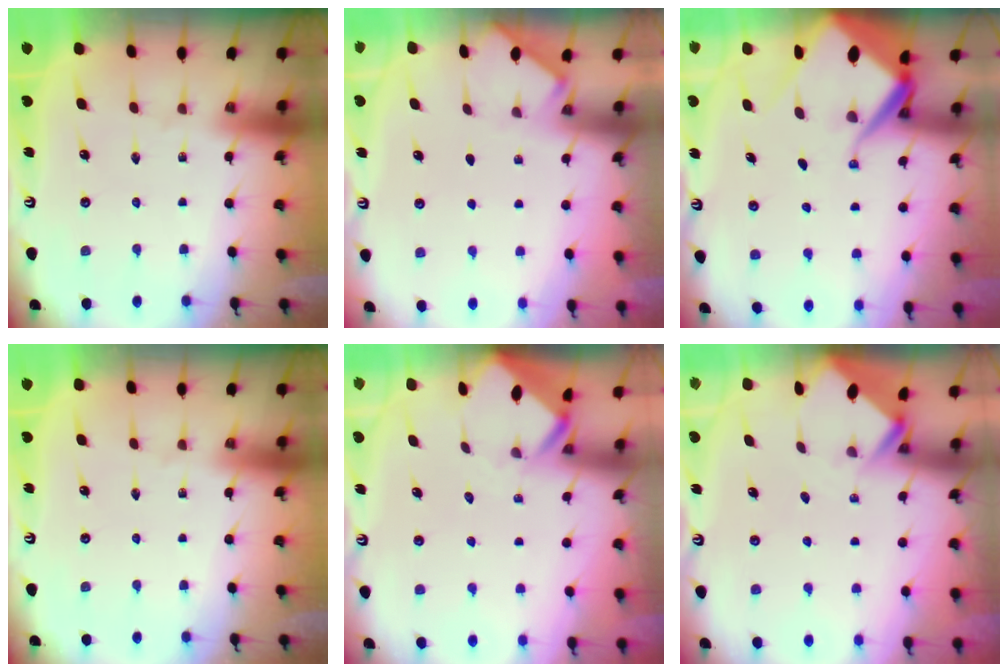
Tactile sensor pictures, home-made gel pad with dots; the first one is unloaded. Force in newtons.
{"total": 2.0, "press": 2.0, "slide": 0.3}
{"total": 9.3, "press": 9.2, "slide": 1.0}
{"total": 0.0}
{"total": 2.5, "press": 2.5, "slide": 0.1}
{"total": 2.8, "press": 2.8, "slide": 0.2}